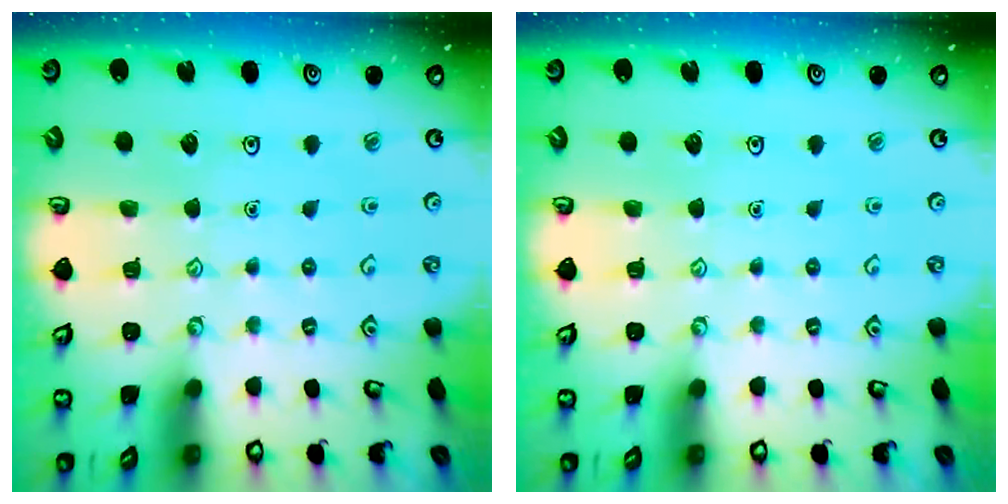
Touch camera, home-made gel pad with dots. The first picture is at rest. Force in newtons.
{"total": 0.0}